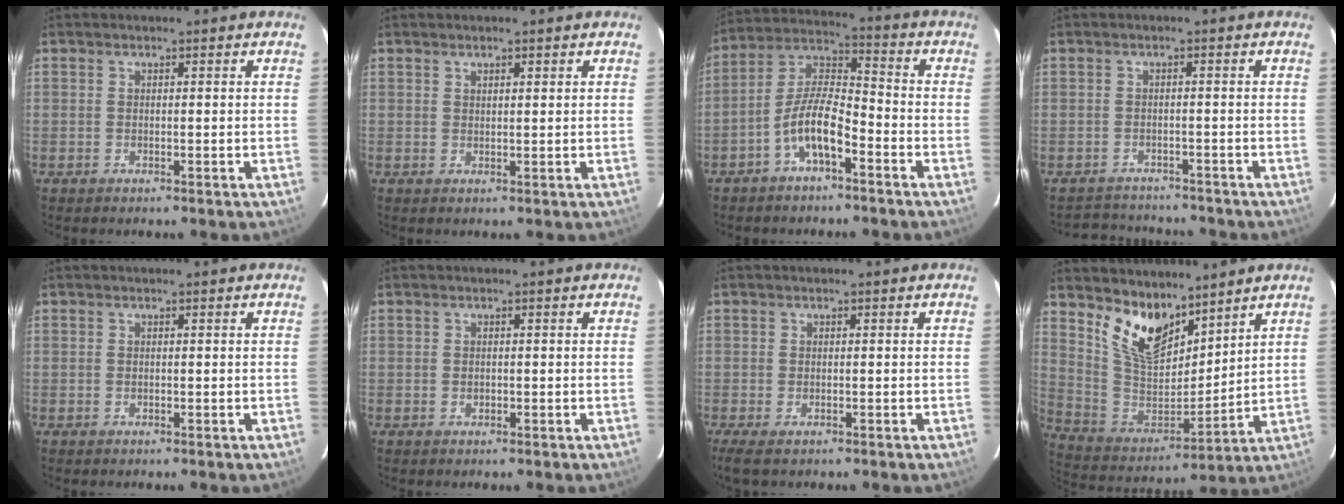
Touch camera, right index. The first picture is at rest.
{"total": 1.2, "force": [1.0, 0.3, 0.6], "torque": [-0.009, 0.001, 0.016]}
{"total": 9.0, "force": [-4.8, 2.8, 7.2], "torque": [-0.155, 0.013, -0.089]}
{"total": 6.3, "force": [-5.7, 2.6, 0.6], "torque": [-0.021, 0.019, -0.084]}
{"total": 0.0}
{"total": 0.7, "force": [-0.2, 0.6, 0.4], "torque": [-0.006, 0.000, -0.002]}
{"total": 3.5, "force": [-2.2, 1.5, 2.3], "torque": [-0.049, -0.013, -0.036]}
{"total": 13.6, "force": [9.7, 6.7, 6.8], "torque": [-0.141, -0.005, 0.198]}